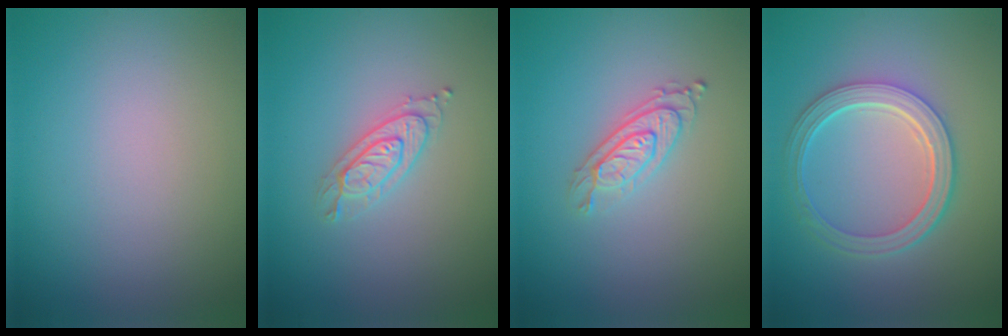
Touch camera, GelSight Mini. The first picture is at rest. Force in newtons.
{"total": 2.1, "press": 2.1, "slide": 0.2}
{"total": 2.6, "press": 2.3, "slide": 1.3}
{"total": 5.1, "press": 3.8, "slide": 3.4}